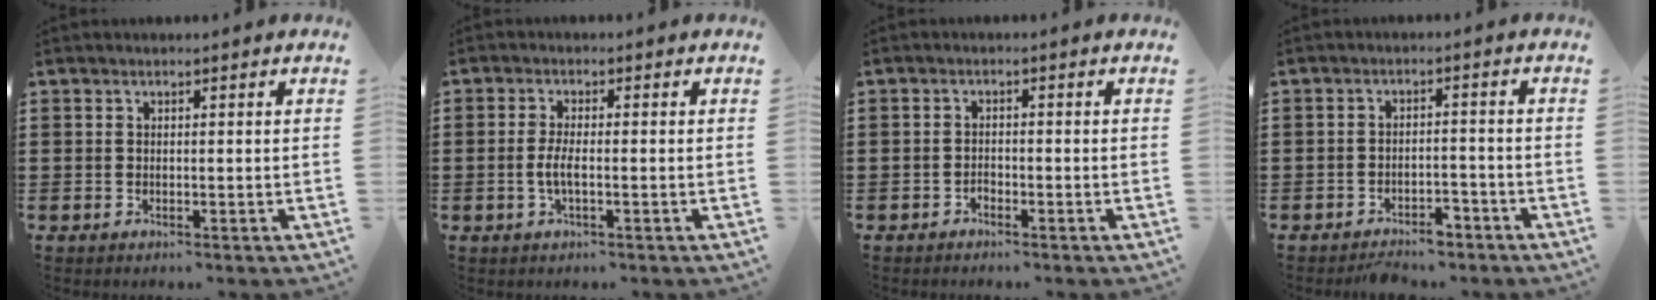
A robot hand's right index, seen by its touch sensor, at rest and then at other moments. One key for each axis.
{"total": 3.0, "fx": -0.7, "fy": 0.6, "fz": 2.9, "tx": -0.072, "ty": -0.007, "tz": -0.019}
{"total": 1.1, "fx": -0.9, "fy": 0.4, "fz": 0.3, "tx": -0.010, "ty": -0.001, "tz": -0.019}
{"total": 2.9, "fx": -2.6, "fy": 0.9, "fz": 0.8, "tx": -0.017, "ty": 0.007, "tz": -0.053}